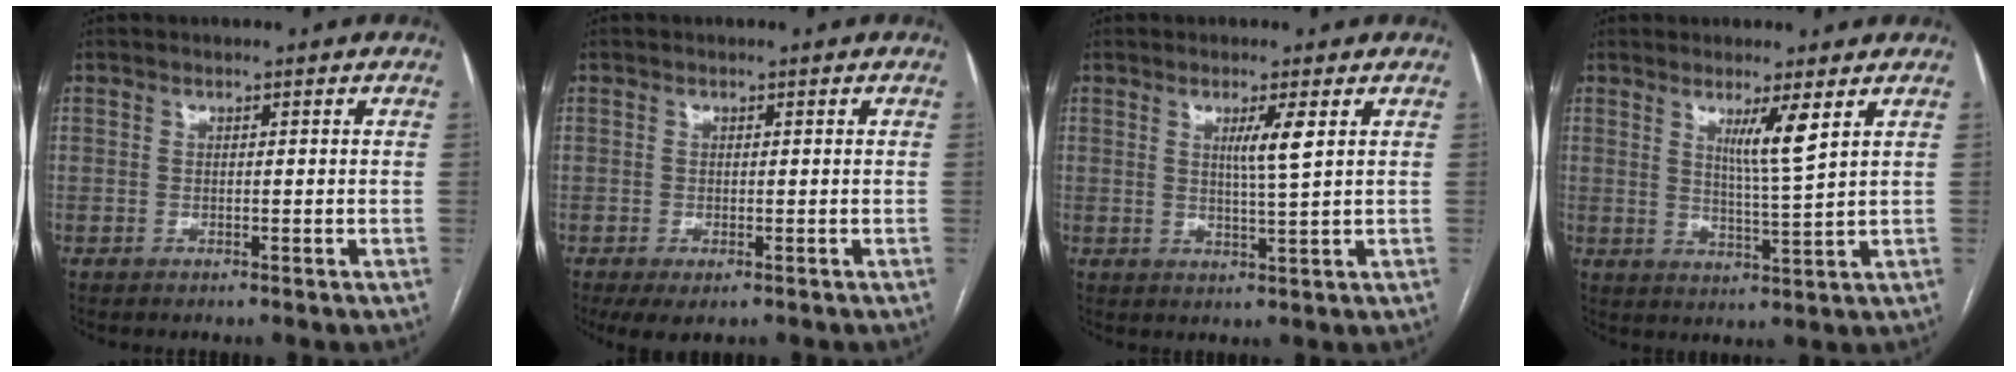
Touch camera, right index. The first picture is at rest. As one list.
[{"total": 3.6, "force": [-2.1, 1.4, 2.6], "torque": [-0.040, -0.008, -0.028]}, {"total": 3.8, "force": [1.4, -0.5, 3.5], "torque": [-0.063, -0.006, 0.023]}, {"total": 5.1, "force": [2.6, -0.9, 4.3], "torque": [-0.075, -0.017, 0.046]}]